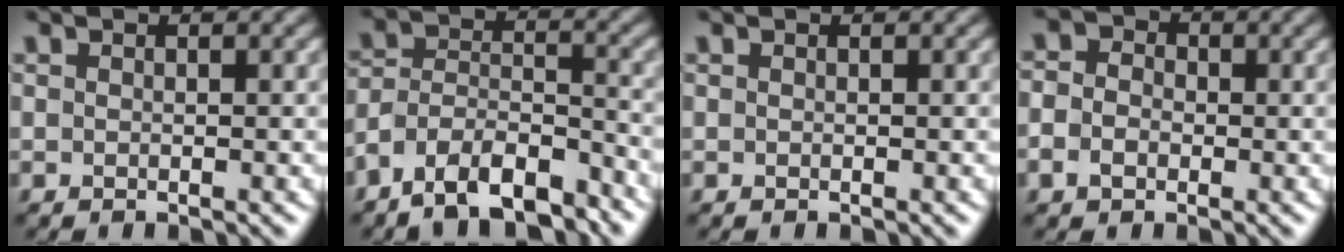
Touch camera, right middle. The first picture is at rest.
{"total": 8.2, "force": [-6.5, 3.2, 3.8], "torque": [-0.066, 0.002, -0.126]}
{"total": 0.0}
{"total": 3.6, "force": [-0.1, 3.1, 1.9], "torque": [-0.020, 0.009, -0.025]}